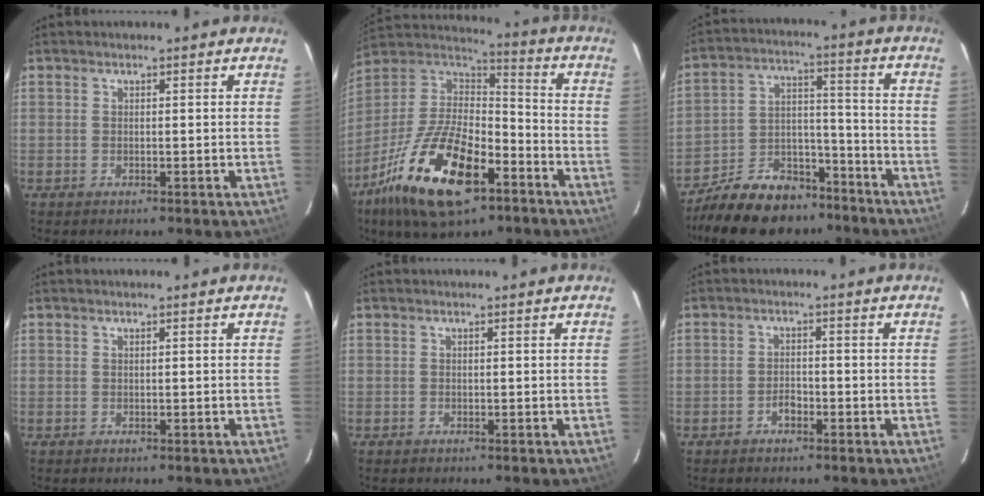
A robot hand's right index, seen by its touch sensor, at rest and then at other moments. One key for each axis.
{"total": 24.3, "fx": -12.9, "fy": 10.5, "fz": 17.8, "tx": -0.361, "ty": -0.033, "tz": -0.224}
{"total": 17.6, "fx": -13.7, "fy": 8.7, "fz": 6.8, "tx": -0.153, "ty": 0.036, "tz": -0.206}
{"total": 0.0}
{"total": 0.0}
{"total": 2.0, "fx": -1.3, "fy": 1.1, "fz": 1.0, "tx": -0.020, "ty": 0.004, "tz": -0.023}